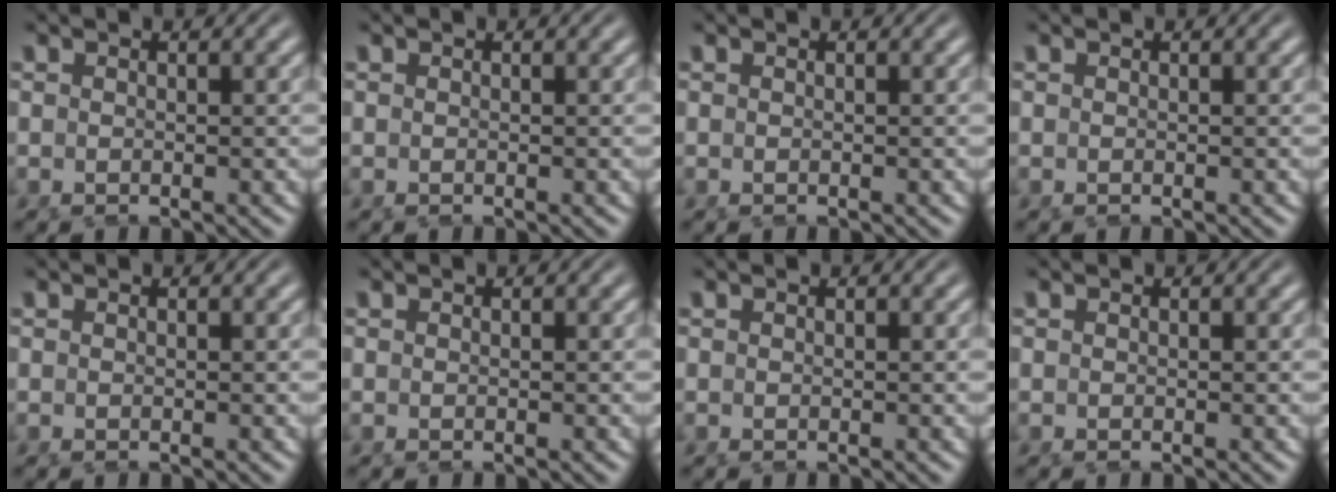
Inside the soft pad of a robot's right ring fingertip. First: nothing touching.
{"total": 0.0}
{"total": 0.0}
{"total": 0.0}
{"total": 0.0}
{"total": 0.0}
{"total": 0.0}
{"total": 0.0}